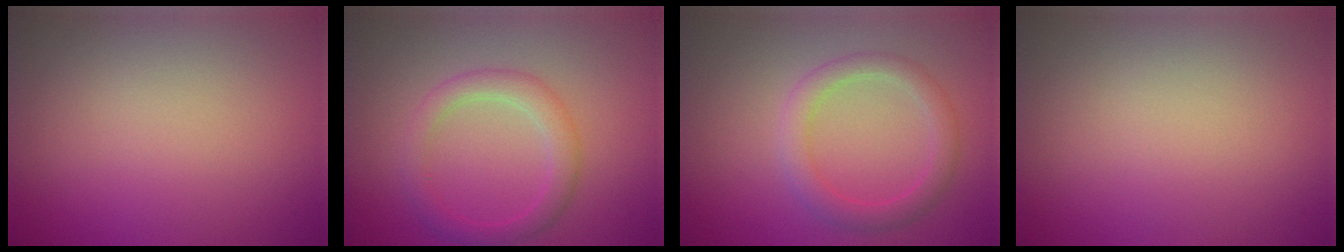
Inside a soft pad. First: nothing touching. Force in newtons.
{"total": 2.8, "press": 2.8, "slide": 0.0}
{"total": 2.9, "press": 2.9, "slide": 0.1}
{"total": 0.0}